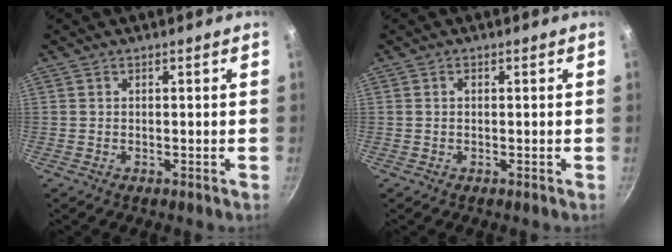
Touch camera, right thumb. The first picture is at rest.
{"total": 0.7, "force": [0.1, 0.5, 0.5], "torque": [-0.009, 0.004, 0.002]}